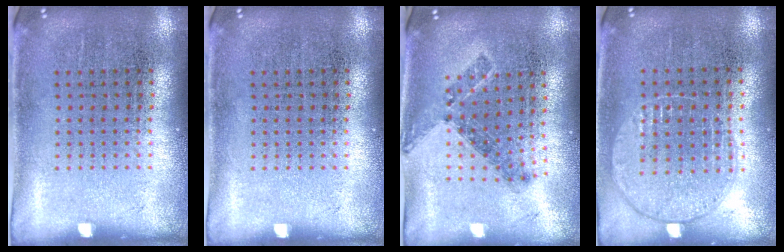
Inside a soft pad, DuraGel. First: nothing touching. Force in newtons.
{"total": 0.0}
{"total": 0.8, "press": 0.8, "slide": 0.3}
{"total": 1.0, "press": 1.0, "slide": 0.3}